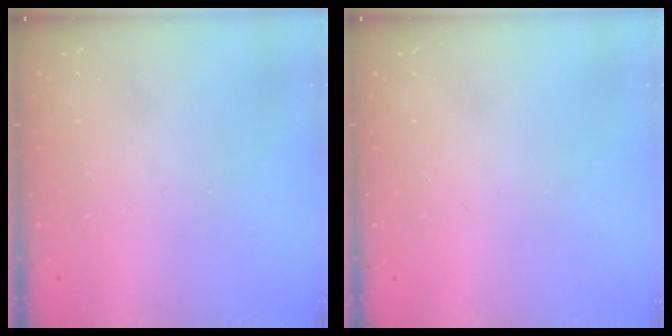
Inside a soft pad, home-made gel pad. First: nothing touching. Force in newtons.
{"total": 0.0}